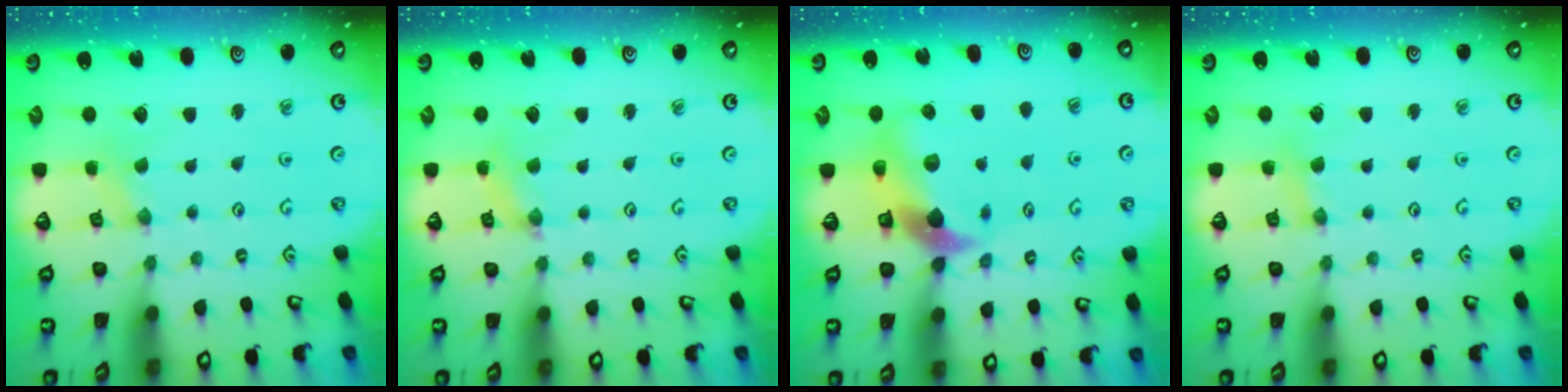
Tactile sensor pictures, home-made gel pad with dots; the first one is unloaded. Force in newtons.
{"total": 2.8, "press": 2.8, "slide": 0.3}
{"total": 11.6, "press": 11.4, "slide": 1.7}
{"total": 3.0, "press": 2.9, "slide": 0.4}